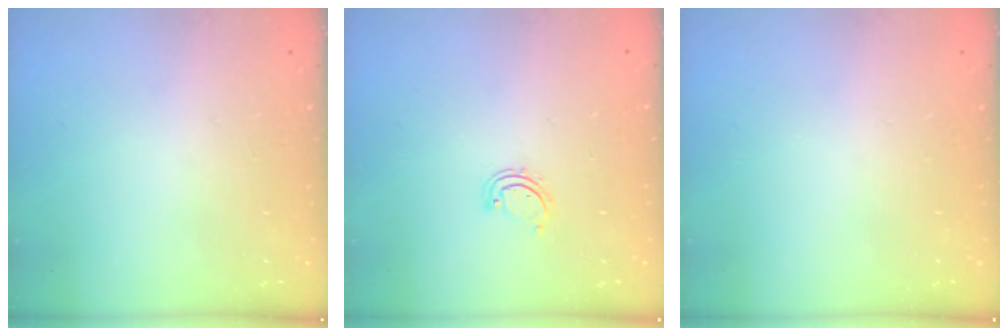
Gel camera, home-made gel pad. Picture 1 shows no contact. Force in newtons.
{"total": 2.9, "press": 2.9, "slide": 0.3}
{"total": 0.0}